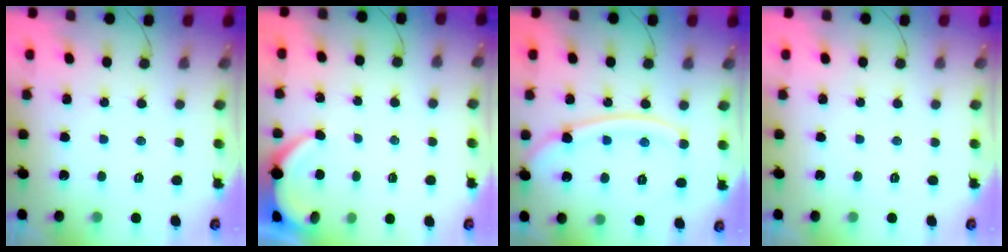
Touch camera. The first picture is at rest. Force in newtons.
{"total": 3.1, "press": 3.0, "slide": 0.4}
{"total": 12.0, "press": 11.9, "slide": 1.5}
{"total": 0.0}